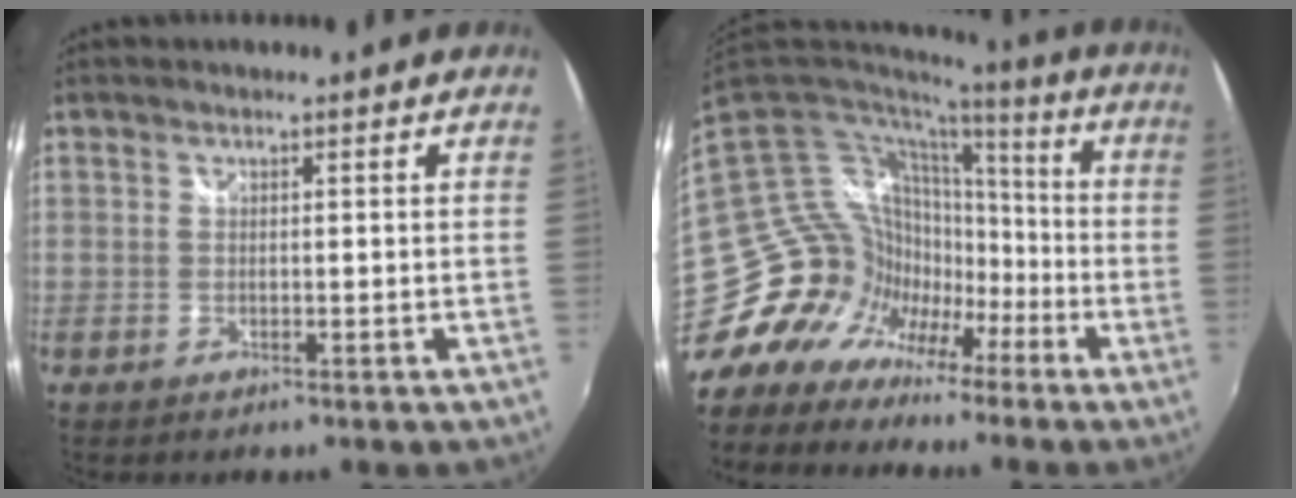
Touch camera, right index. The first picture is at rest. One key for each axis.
{"total": 21.8, "fx": -11.7, "fy": 15.8, "fz": 9.4, "tx": -0.216, "ty": 0.007, "tz": -0.201}